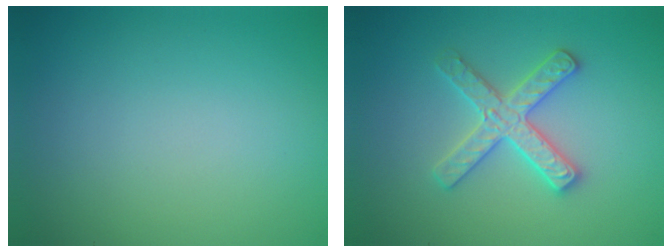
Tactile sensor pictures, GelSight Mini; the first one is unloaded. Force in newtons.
{"total": 3.1, "press": 3.1, "slide": 0.4}